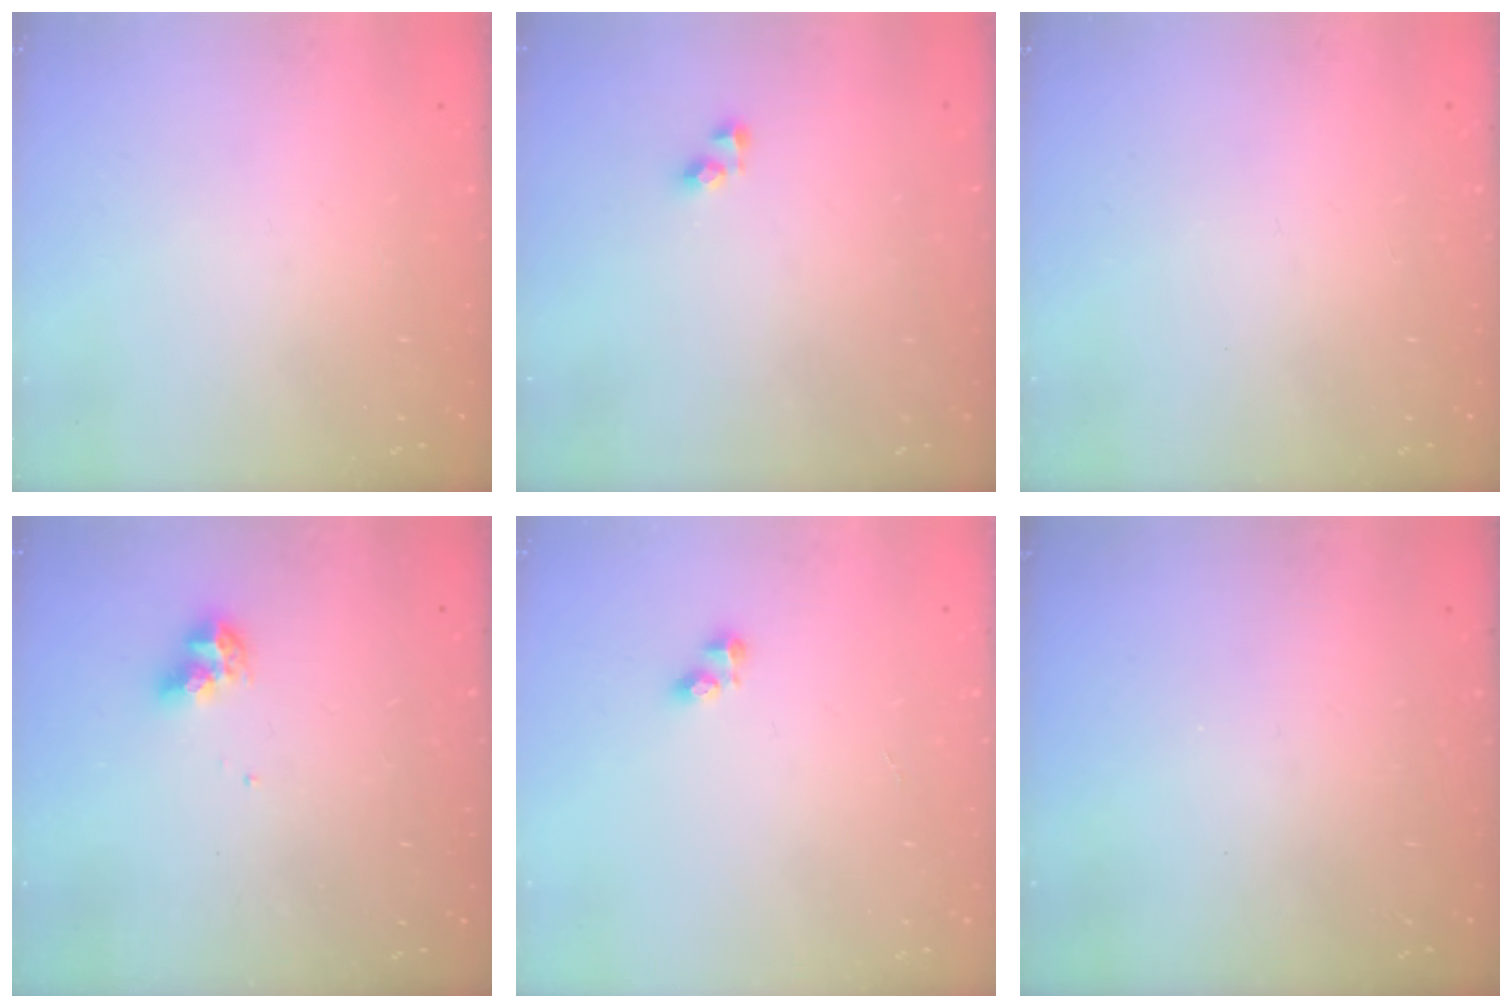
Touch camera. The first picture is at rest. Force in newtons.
{"total": 3.7, "press": 3.7, "slide": 0.1}
{"total": 0.0}
{"total": 7.8, "press": 7.7, "slide": 0.6}
{"total": 2.6, "press": 2.6, "slide": 0.4}
{"total": 0.0}